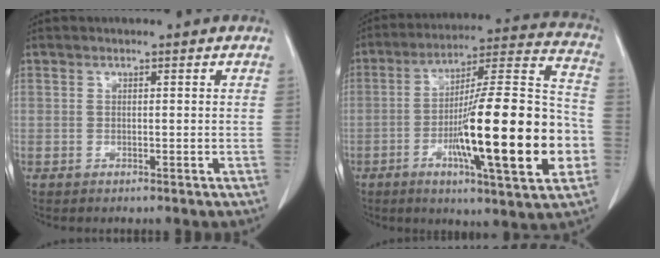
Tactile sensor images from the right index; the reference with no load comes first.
{"total": 24.1, "force": [-6.0, 2.4, 23.2], "torque": [-0.332, 0.000, -0.095]}